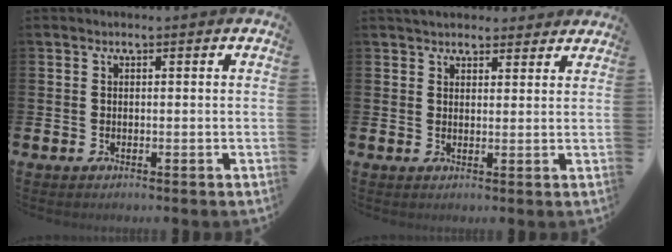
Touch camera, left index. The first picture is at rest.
{"total": 3.8, "force": [3.5, 1.3, 0.4], "torque": [-0.001, -0.014, 0.063]}